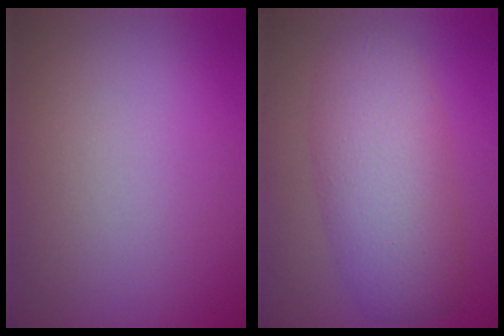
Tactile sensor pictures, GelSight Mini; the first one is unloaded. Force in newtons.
{"total": 6.2, "press": 6.2, "slide": 0.0}